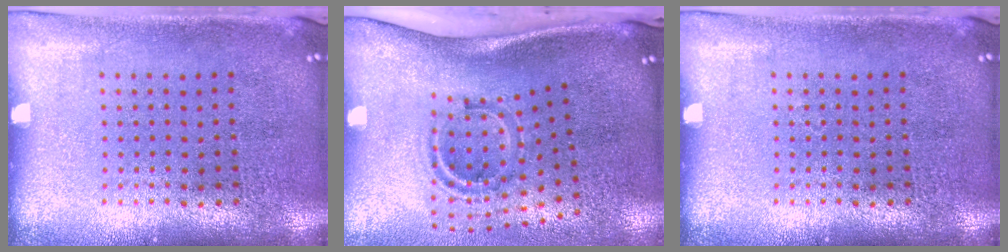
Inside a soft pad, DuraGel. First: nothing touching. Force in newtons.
{"total": 1.9, "press": 1.2, "slide": 1.5}
{"total": 0.0}